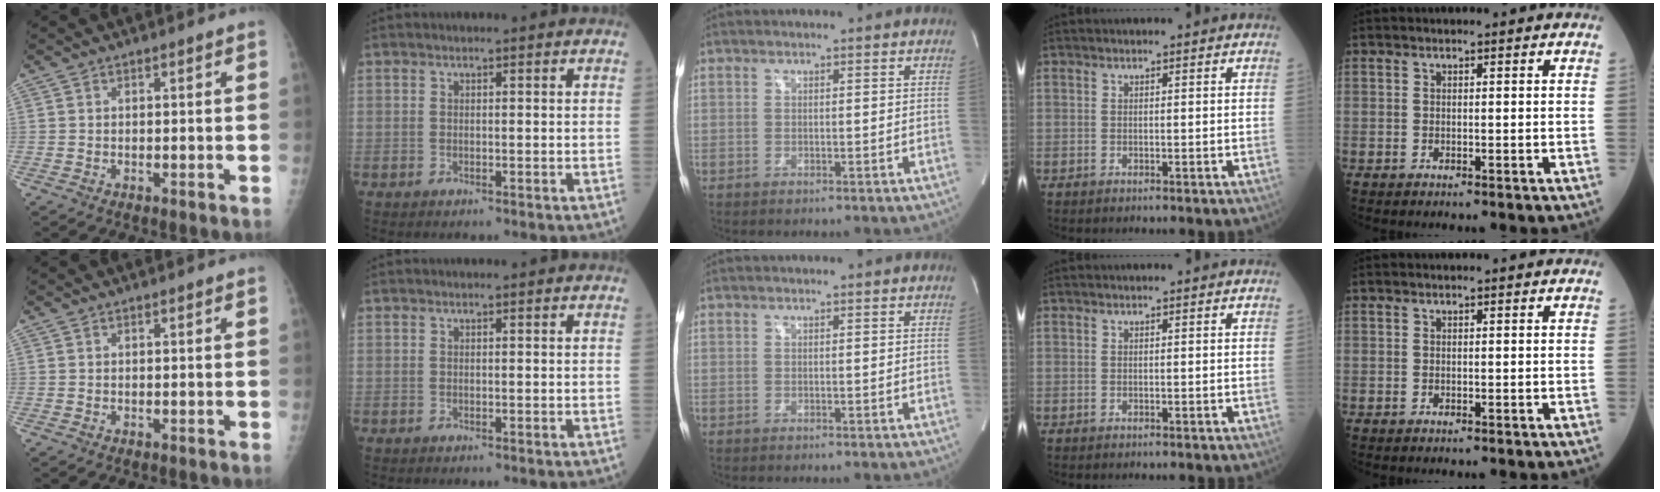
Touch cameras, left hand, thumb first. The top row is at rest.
{}